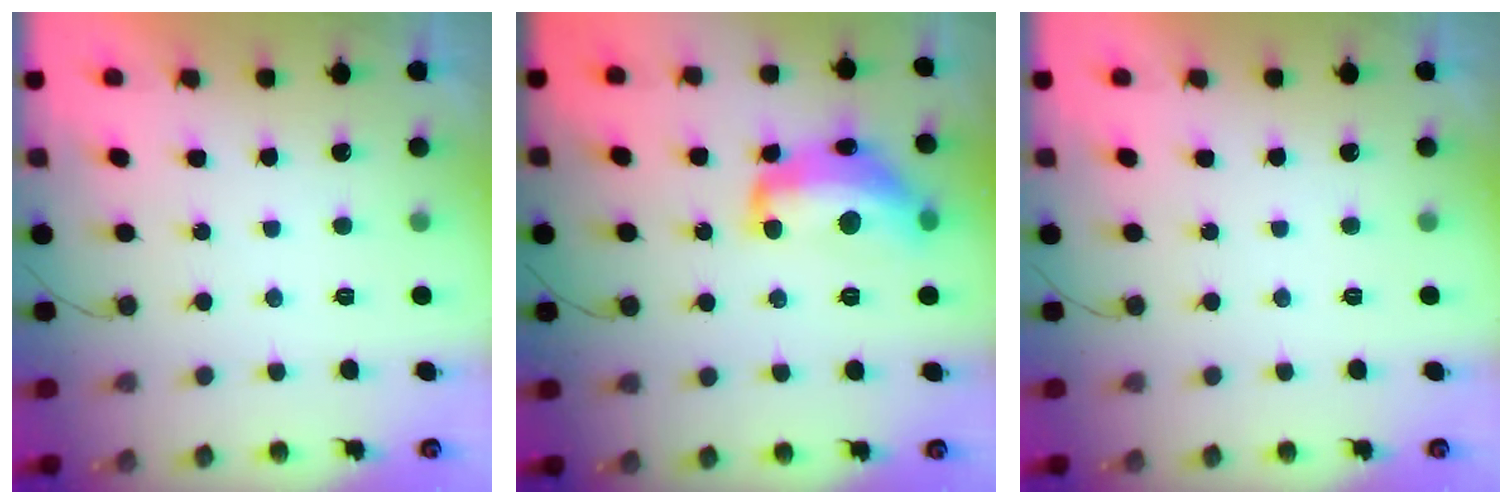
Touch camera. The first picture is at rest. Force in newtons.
{"total": 15.0, "press": 15.0, "slide": 1.1}
{"total": 0.0}